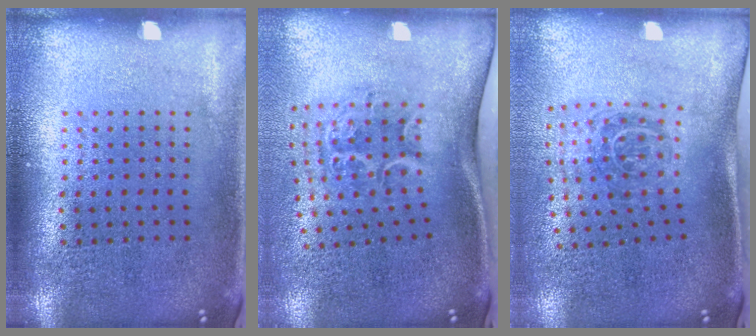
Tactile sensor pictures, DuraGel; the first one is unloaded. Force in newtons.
{"total": 2.2, "press": 1.3, "slide": 1.8}
{"total": 1.8, "press": 1.2, "slide": 1.4}